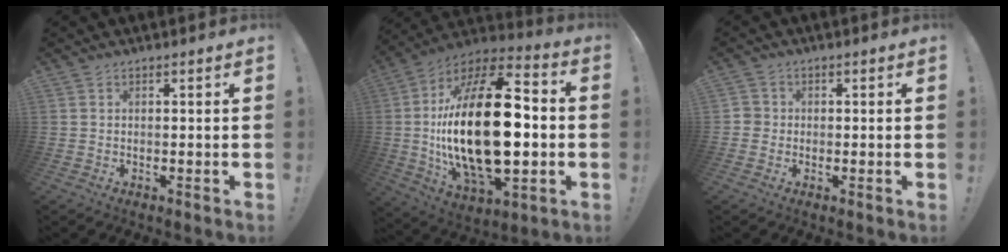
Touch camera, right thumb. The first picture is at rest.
{"total": 33.4, "force": [-0.9, 16.0, 29.3], "torque": [-0.560, 0.001, -0.015]}
{"total": 2.7, "force": [-0.6, 2.5, 0.7], "torque": [-0.013, 0.008, -0.011]}